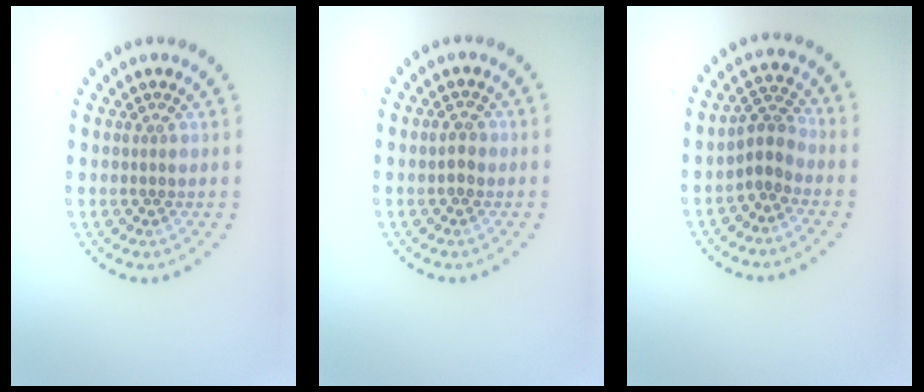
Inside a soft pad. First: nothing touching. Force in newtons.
{"total": 1.3, "press": 1.3, "slide": 0.2}
{"total": 2.5, "press": 1.9, "slide": 1.6}